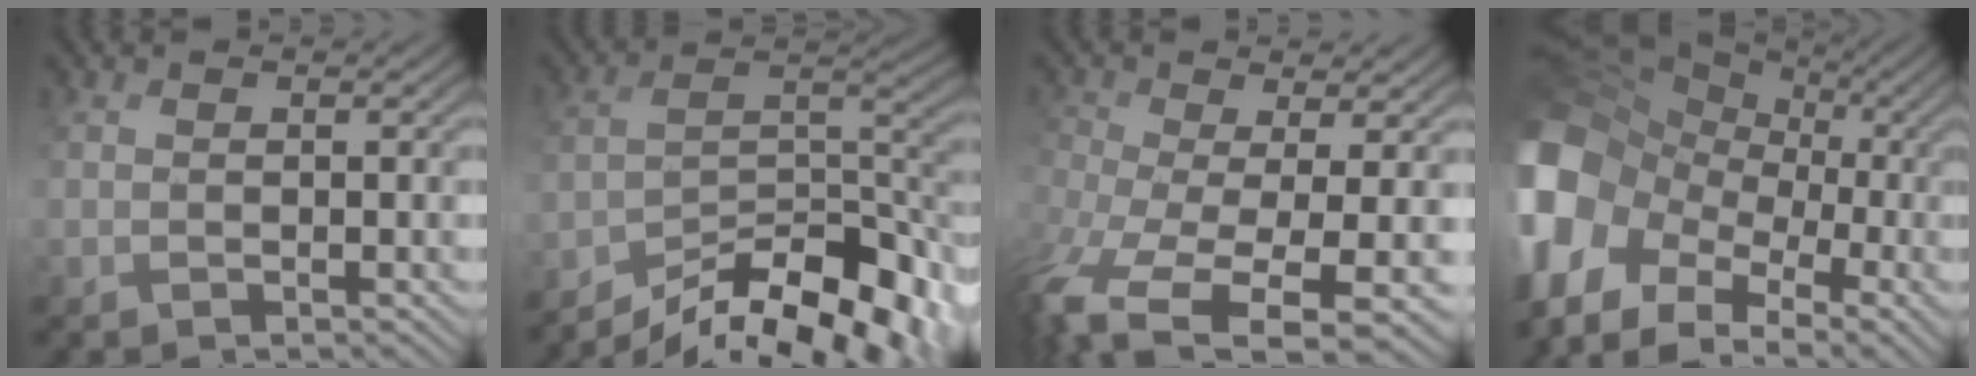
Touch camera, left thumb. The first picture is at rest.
{"total": 15.4, "force": [-12.4, 4.2, 8.3], "torque": [-0.160, 0.004, -0.201]}
{"total": 12.3, "force": [-5.4, 4.9, 9.9], "torque": [-0.259, -0.038, -0.068]}
{"total": 18.3, "force": [-5.1, 13.9, 10.8], "torque": [-0.290, -0.015, -0.074]}